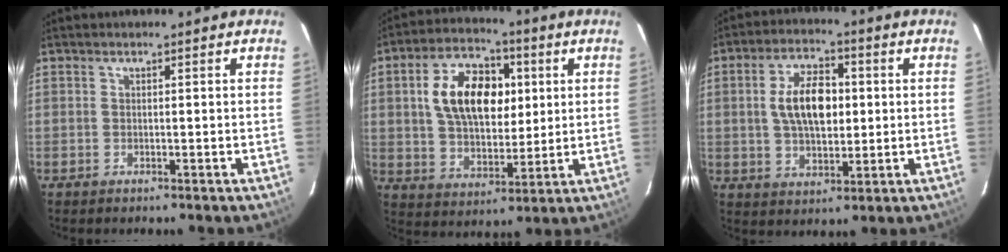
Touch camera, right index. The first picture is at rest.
{"total": 14.7, "force": [3.4, 9.0, 11.1], "torque": [-0.206, 0.025, 0.063]}
{"total": 10.1, "force": [1.2, 5.4, 8.4], "torque": [-0.155, 0.012, 0.025]}